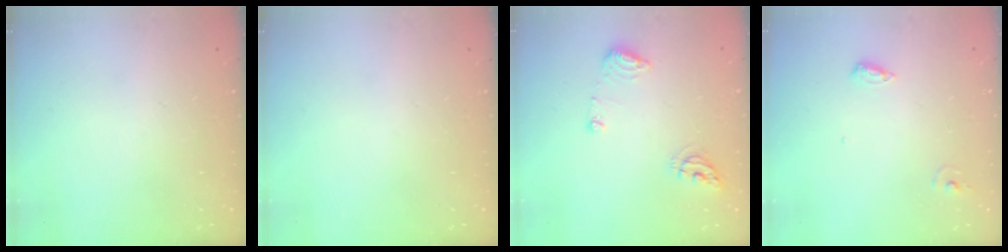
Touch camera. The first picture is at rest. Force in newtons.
{"total": 0.0}
{"total": 8.1, "press": 8.1, "slide": 0.9}
{"total": 6.0, "press": 5.8, "slide": 1.5}